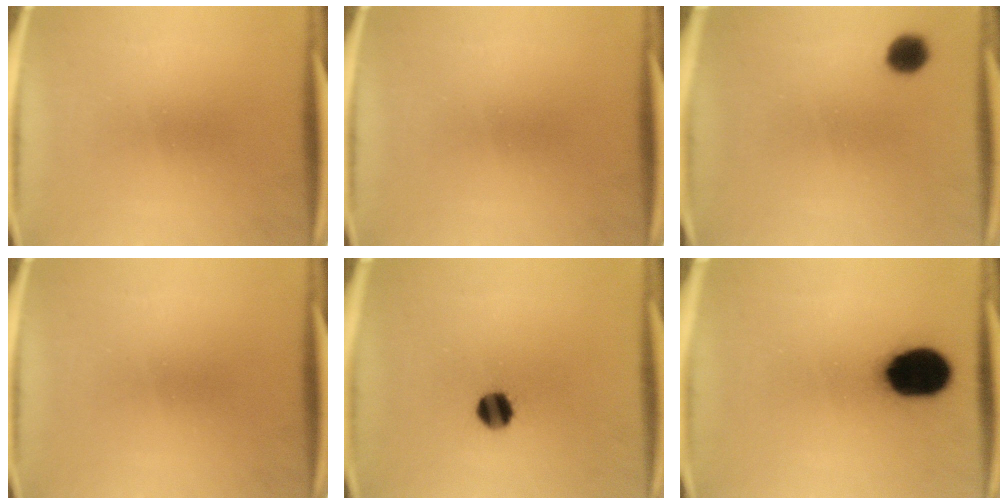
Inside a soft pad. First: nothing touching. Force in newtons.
{"total": 0.0}
{"total": 4.1}
{"total": 0.0}
{"total": 6.0}
{"total": 15.6}